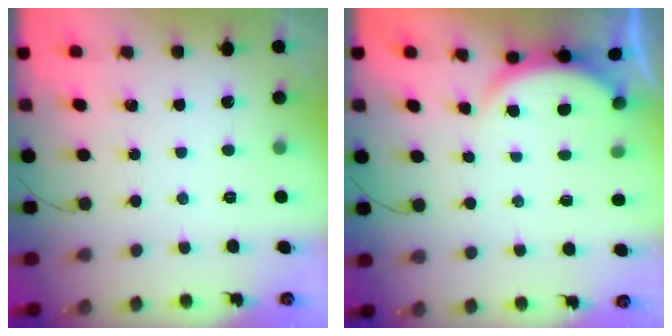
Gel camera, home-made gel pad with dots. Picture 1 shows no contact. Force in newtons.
{"total": 3.5, "press": 3.4, "slide": 0.6}